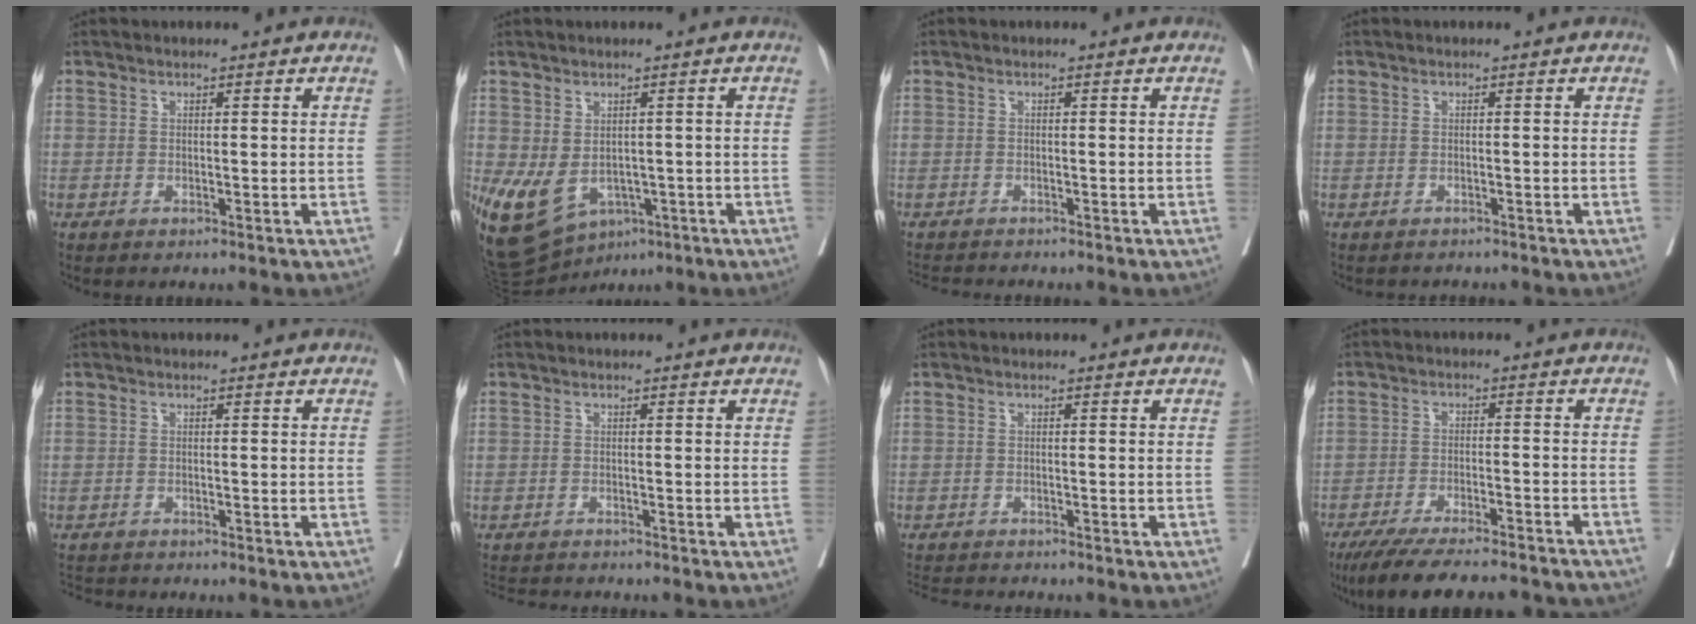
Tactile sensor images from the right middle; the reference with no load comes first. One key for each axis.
{"total": 10.3, "fx": -4.3, "fy": 7.0, "fz": 6.2, "tx": -0.120, "ty": -0.004, "tz": -0.055}
{"total": 3.1, "fx": -3.0, "fy": 0.0, "fz": 0.6, "tx": -0.007, "ty": -0.014, "tz": -0.052}
{"total": 2.7, "fx": -2.5, "fy": 0.9, "fz": 0.3, "tx": -0.010, "ty": -0.004, "tz": -0.035}
{"total": 2.7, "fx": -2.7, "fy": 0.3, "fz": 0.0, "tx": 0.001, "ty": -0.013, "tz": -0.047}
{"total": 5.1, "fx": -4.9, "fy": 0.6, "fz": 1.1, "tx": -0.014, "ty": -0.010, "tz": -0.078}
{"total": 5.0, "fx": -4.8, "fy": 0.1, "fz": 1.1, "tx": -0.016, "ty": -0.014, "tz": -0.080}
{"total": 19.6, "fx": -17.5, "fy": 2.7, "fz": 8.4, "tx": -0.126, "ty": -0.026, "tz": -0.244}